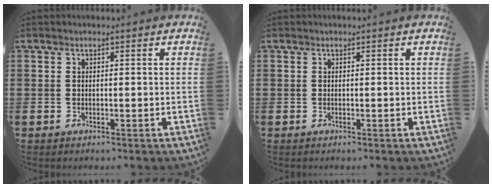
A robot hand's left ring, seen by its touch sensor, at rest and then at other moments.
{"total": 0.0}